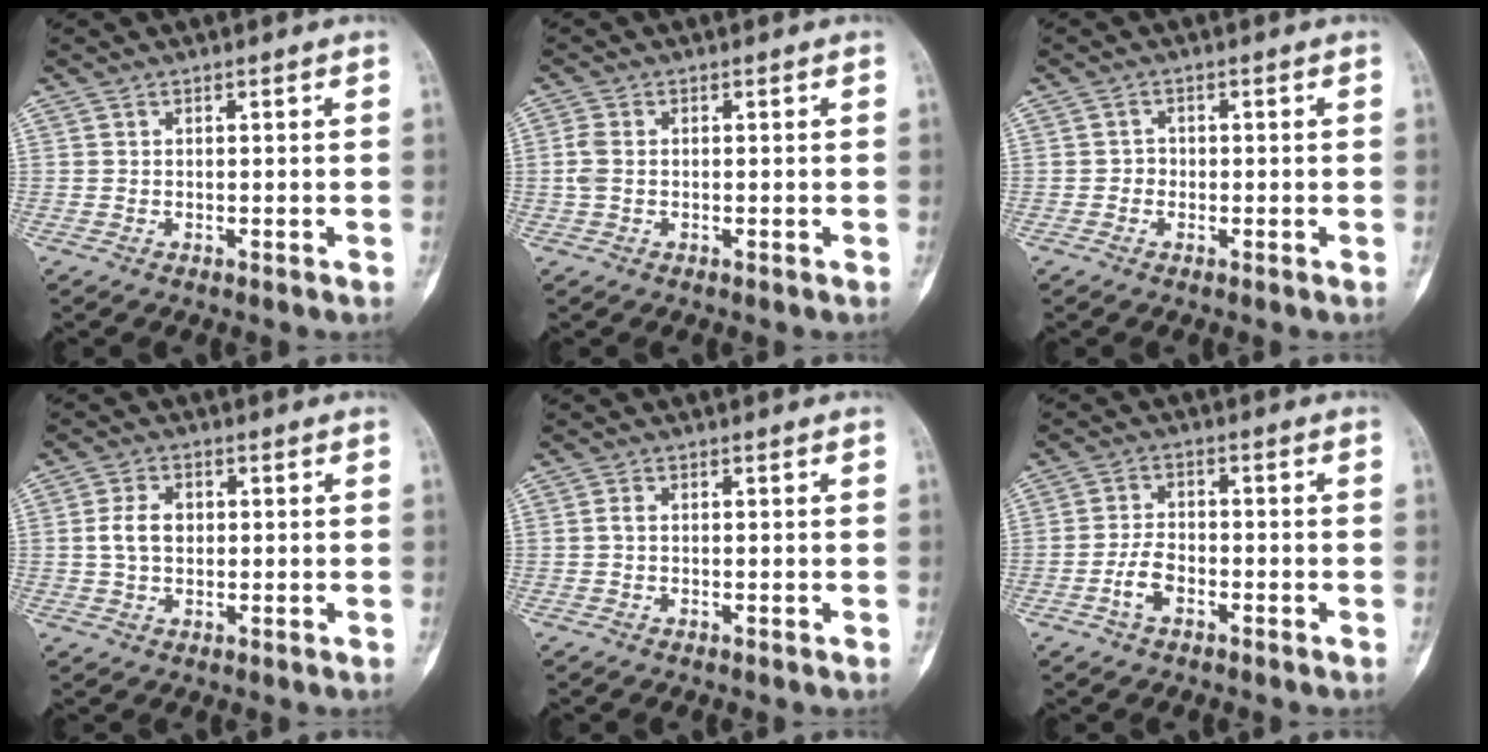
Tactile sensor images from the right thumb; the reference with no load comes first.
{"total": 2.4, "force": [-0.1, 1.5, 1.8], "torque": [-0.055, 0.001, -0.007]}
{"total": 1.3, "force": [-0.5, 1.2, 0.4], "torque": [0.004, 0.007, -0.012]}
{"total": 4.8, "force": [0.3, 3.3, 3.5], "torque": [-0.067, 0.009, 0.004]}
{"total": 0.9, "force": [-0.1, 0.6, 0.7], "torque": [-0.014, 0.001, -0.005]}
{"total": 4.5, "force": [-2.2, 2.5, 3.1], "torque": [-0.060, 0.019, -0.045]}